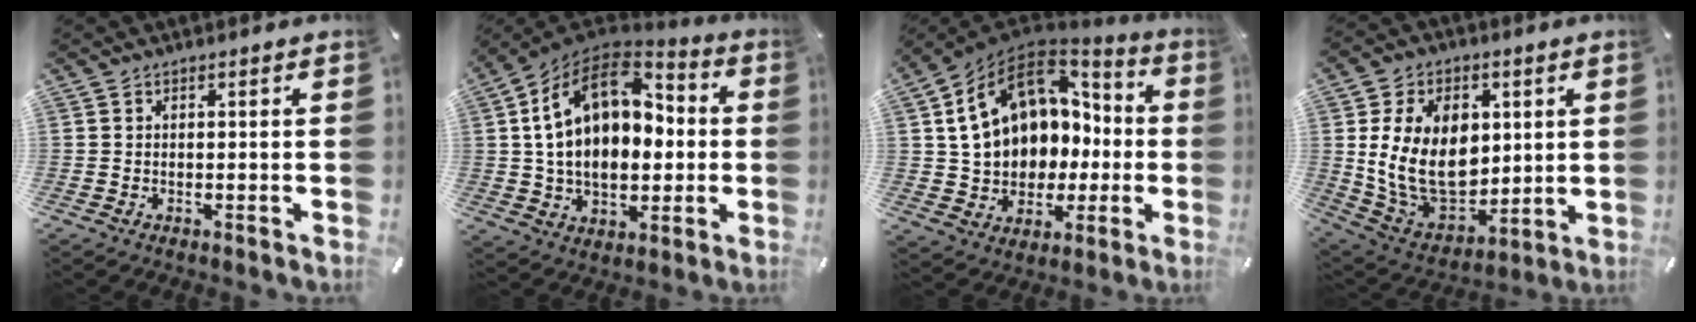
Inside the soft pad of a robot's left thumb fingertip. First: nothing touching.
{"total": 20.0, "force": [3.2, 14.0, 13.9], "torque": [-0.238, -0.009, 0.053]}
{"total": 16.1, "force": [4.3, 12.6, 9.0], "torque": [-0.187, -0.023, 0.079]}
{"total": 18.9, "force": [2.6, 13.9, 12.6], "torque": [-0.259, -0.013, 0.053]}